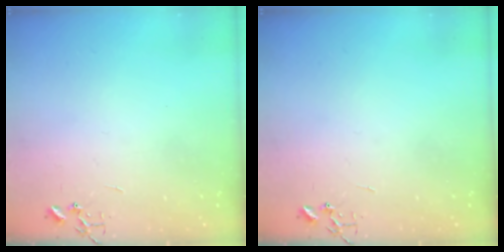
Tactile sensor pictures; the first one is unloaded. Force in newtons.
{"total": 0.0}